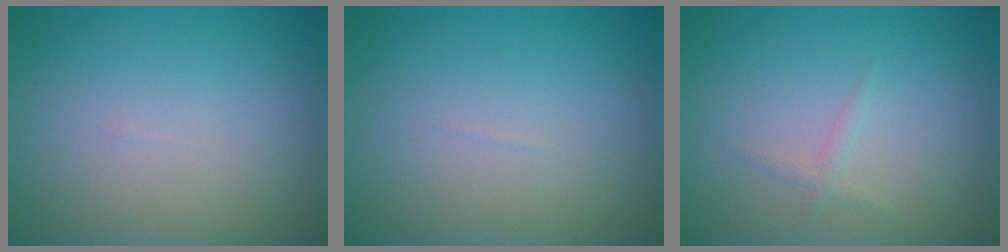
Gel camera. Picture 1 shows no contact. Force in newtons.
{"total": 0.0}
{"total": 0.8, "press": 0.8, "slide": 0.1}